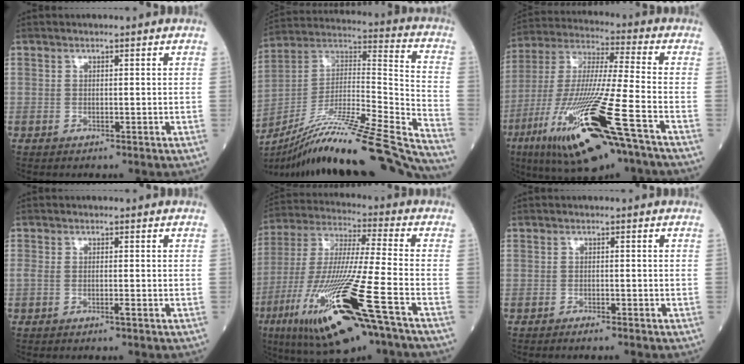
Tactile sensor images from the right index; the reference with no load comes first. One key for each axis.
{"total": 32.9, "fx": -28.5, "fy": -0.1, "fz": 16.4, "tx": -0.211, "ty": -0.038, "tz": -0.440}
{"total": 23.1, "fx": -10.9, "fy": 1.9, "fz": 20.3, "tx": -0.415, "ty": -0.050, "tz": -0.196}
{"total": 1.5, "fx": -0.6, "fy": 0.2, "fz": 1.4, "tx": -0.032, "ty": -0.001, "tz": -0.013}
{"total": 22.7, "fx": -10.1, "fy": 1.6, "fz": 20.3, "tx": -0.419, "ty": -0.048, "tz": -0.184}
{"total": 1.3, "fx": -1.1, "fy": -0.1, "fz": 0.6, "tx": -0.010, "ty": 0.000, "tz": -0.017}